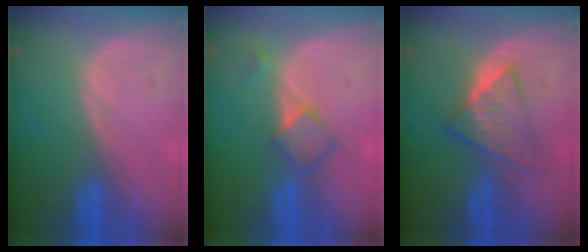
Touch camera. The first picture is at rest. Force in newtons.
{"total": 3.4, "press": 3.4, "slide": 0.3}
{"total": 6.0, "press": 5.6, "slide": 1.9}